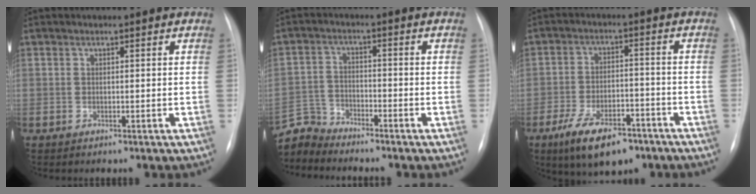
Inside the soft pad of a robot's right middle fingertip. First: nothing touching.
{"total": 5.2, "force": [-5.1, 0.2, -1.2], "torque": [0.019, 0.000, -0.099]}
{"total": 10.8, "force": [-7.0, 4.4, 6.9], "torque": [-0.128, -0.009, -0.111]}